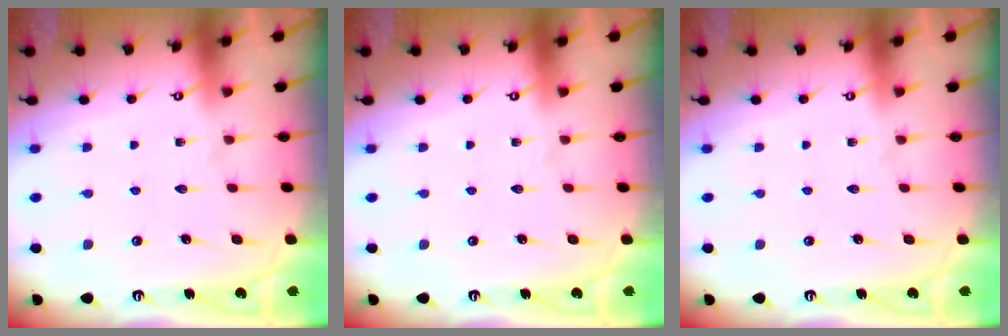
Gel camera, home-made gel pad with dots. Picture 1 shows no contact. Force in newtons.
{"total": 0.0}
{"total": 0.0}